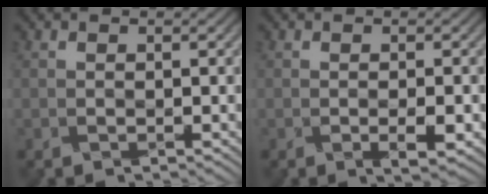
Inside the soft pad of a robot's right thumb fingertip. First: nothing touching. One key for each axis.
{"total": 1.9, "fx": -0.6, "fy": 0.4, "fz": 1.7, "tx": -0.031, "ty": -0.004, "tz": -0.004}